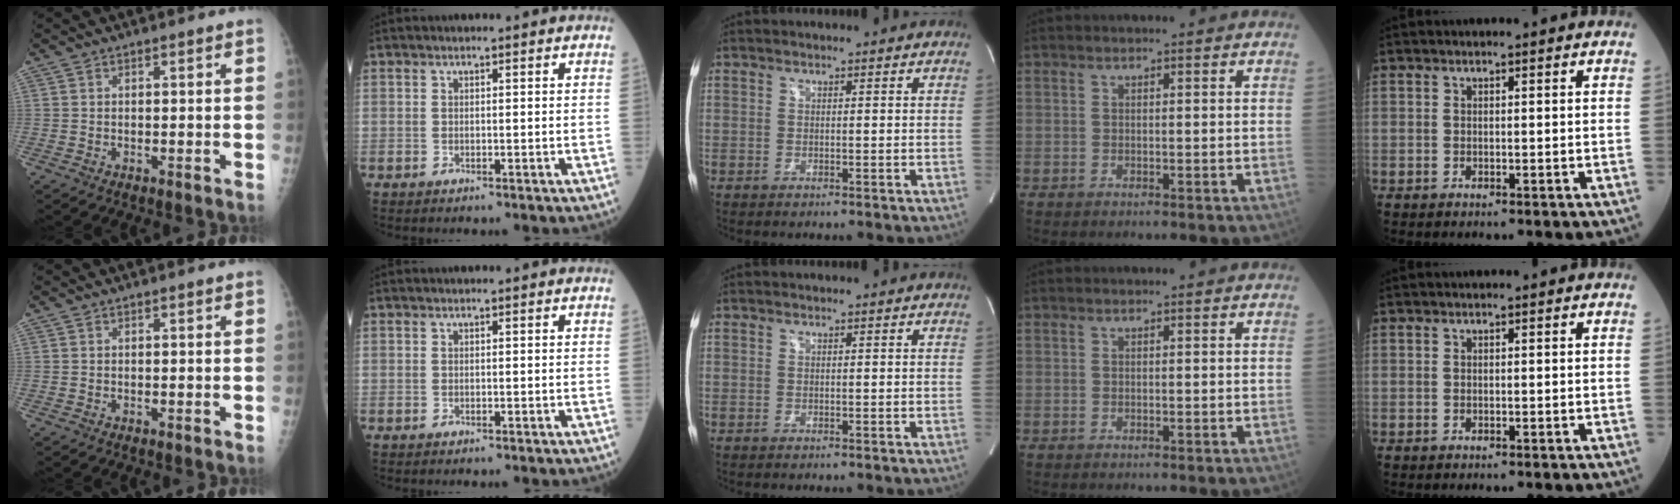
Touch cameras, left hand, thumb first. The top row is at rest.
{}